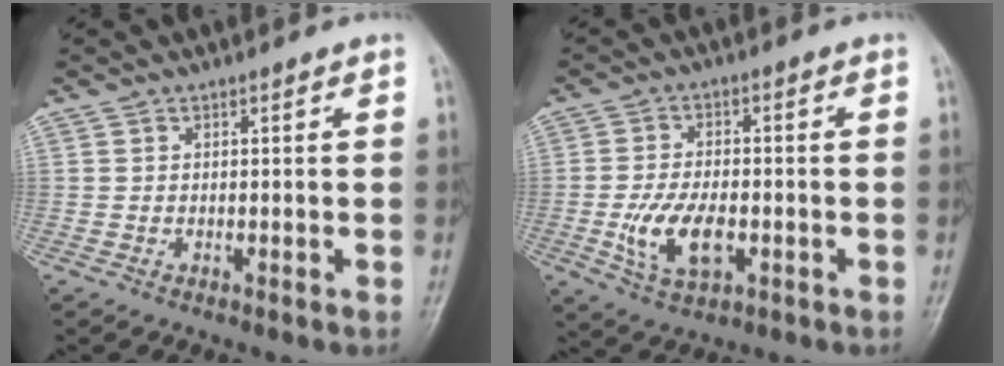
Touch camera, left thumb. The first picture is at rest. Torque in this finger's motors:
{"motor_torque": [-0.17, 1.03, 1.01, 0.26, 0.13]}